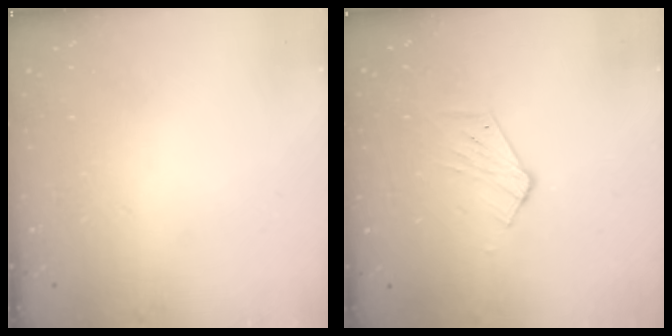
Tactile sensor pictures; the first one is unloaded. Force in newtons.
{"total": 4.6, "press": 4.5, "slide": 0.4}